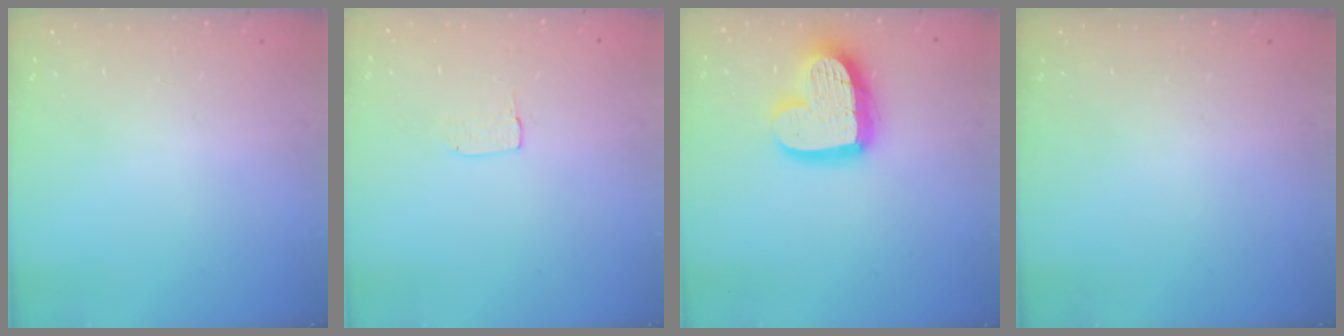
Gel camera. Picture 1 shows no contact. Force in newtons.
{"total": 2.9, "press": 2.9, "slide": 0.2}
{"total": 16.5, "press": 16.4, "slide": 1.3}
{"total": 0.0}